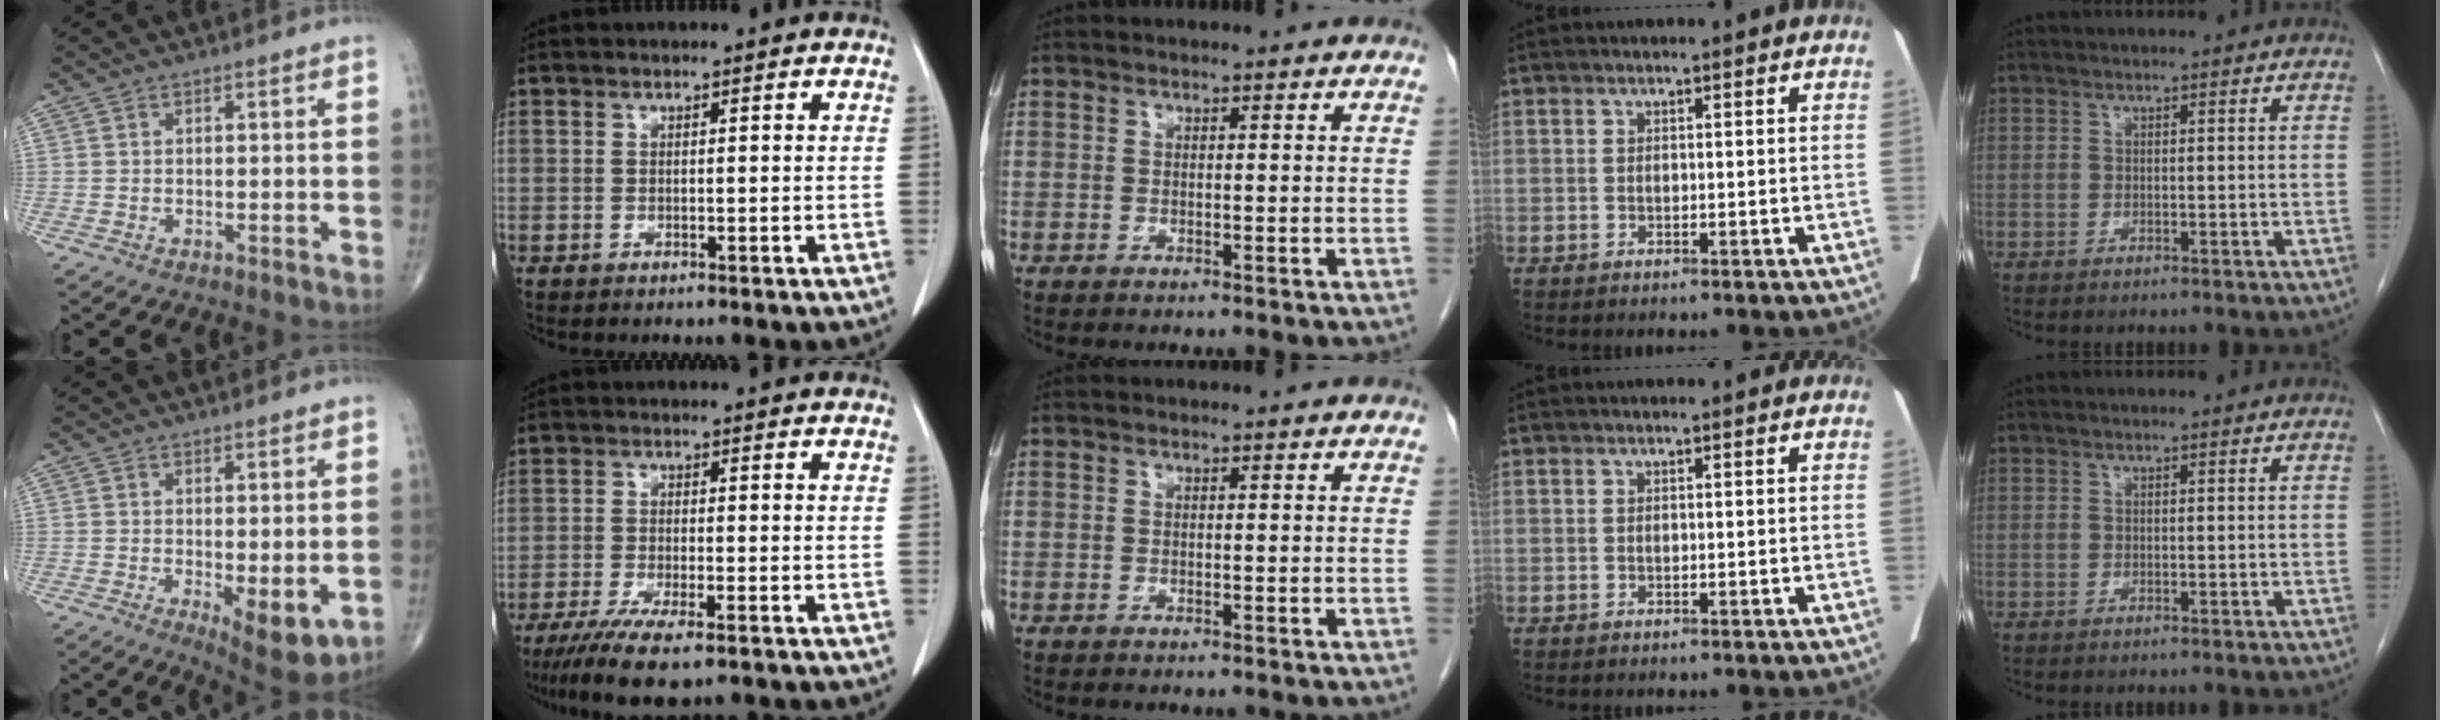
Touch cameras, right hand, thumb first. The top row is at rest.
{"thumb": {"total": 7.8, "force": [-1.6, 2.9, 7.1], "torque": [-0.096, -0.023, -0.015]}, "index": {"total": 9.0, "force": [-6.5, 1.2, 6.1], "torque": [-0.098, -0.020, -0.101]}}